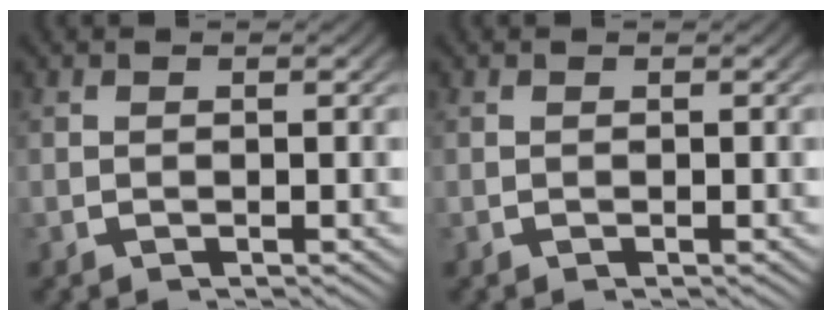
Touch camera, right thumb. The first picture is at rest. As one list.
[{"total": 0.0}]